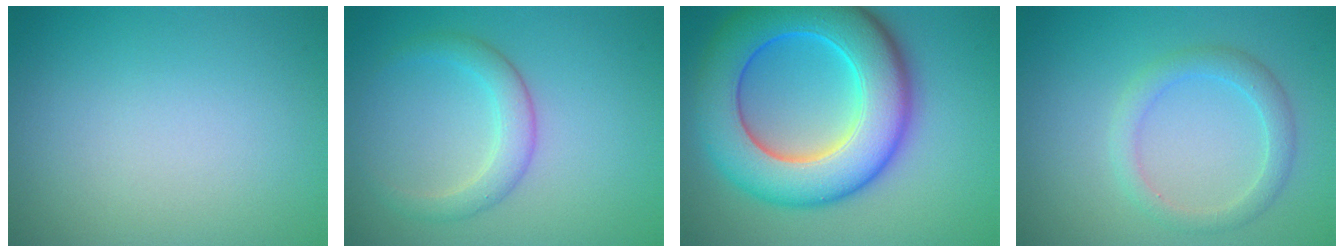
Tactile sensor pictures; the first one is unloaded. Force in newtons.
{"total": 2.7, "press": 2.7, "slide": 0.2}
{"total": 11.8, "press": 11.8, "slide": 0.2}
{"total": 2.4, "press": 2.4, "slide": 0.2}